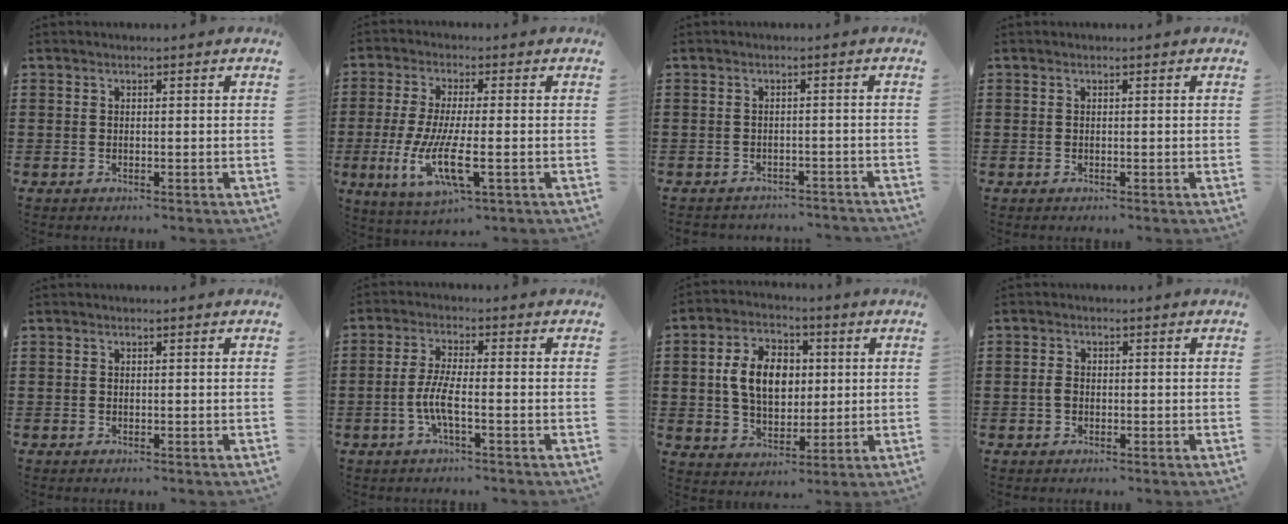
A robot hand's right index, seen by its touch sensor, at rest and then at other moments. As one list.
[{"total": 8.8, "force": [-2.1, 2.2, 8.2], "torque": [-0.185, -0.022, -0.045]}, {"total": 1.6, "force": [-1.6, 0.0, -0.1], "torque": [-0.004, 0.000, -0.037]}, {"total": 0.0}, {"total": 0.0}, {"total": 5.0, "force": [-1.7, 0.9, 4.6], "torque": [-0.107, -0.007, -0.040]}, {"total": 8.8, "force": [1.2, 5.9, 6.4], "torque": [-0.140, 0.007, 0.013]}, {"total": 1.4, "force": [-0.5, 0.9, 0.9], "torque": [-0.026, -0.001, -0.011]}]